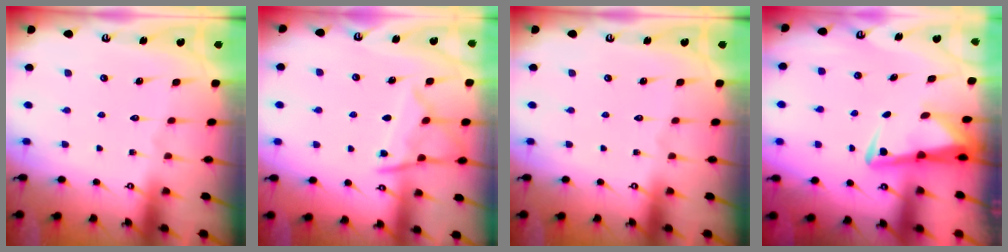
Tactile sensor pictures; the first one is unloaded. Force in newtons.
{"total": 10.5, "press": 10.4, "slide": 1.0}
{"total": 0.0}
{"total": 3.7, "press": 3.7, "slide": 0.6}